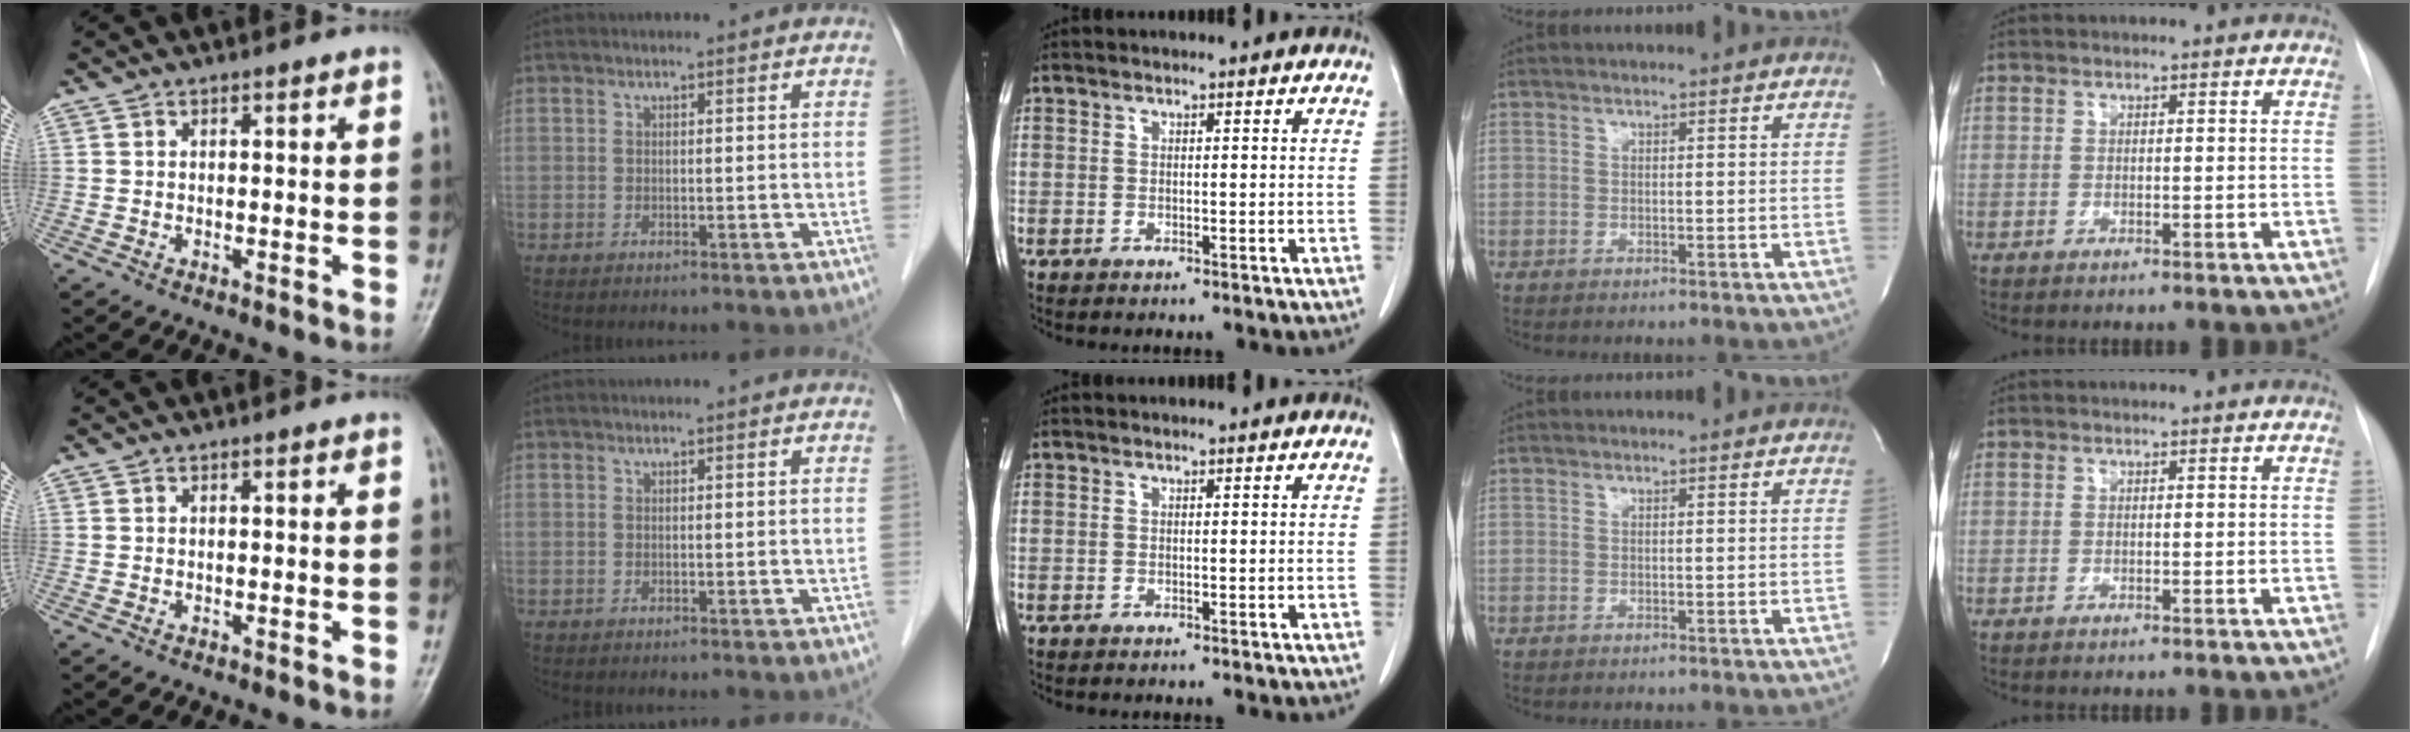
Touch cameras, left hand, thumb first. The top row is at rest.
{}